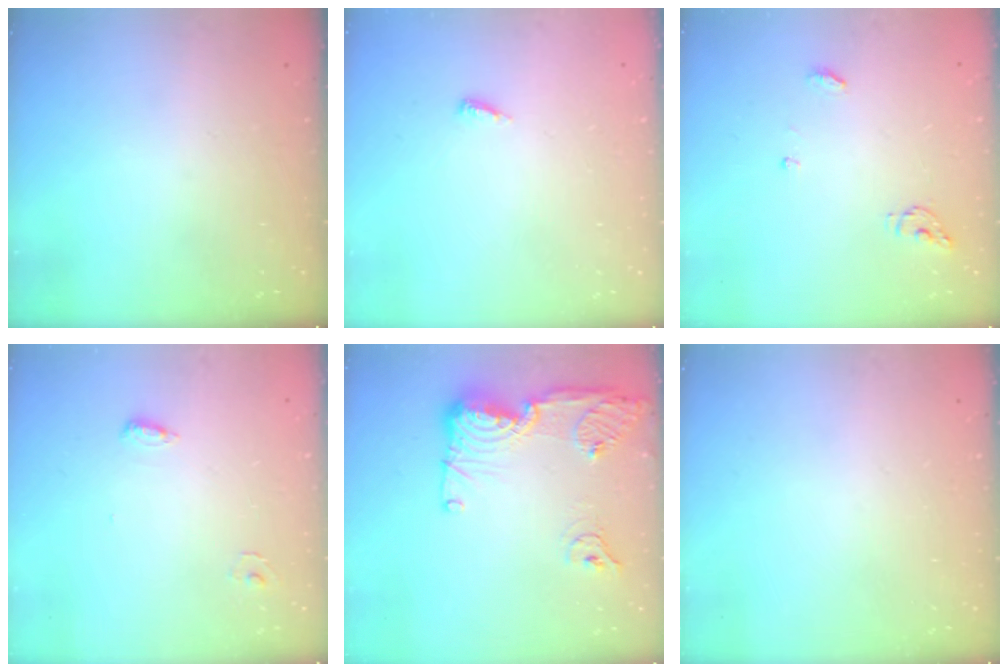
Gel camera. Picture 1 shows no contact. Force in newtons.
{"total": 3.8, "press": 3.8, "slide": 0.4}
{"total": 5.0, "press": 5.0, "slide": 0.5}
{"total": 5.3, "press": 5.2, "slide": 1.2}
{"total": 18.3, "press": 17.2, "slide": 6.3}
{"total": 0.0}